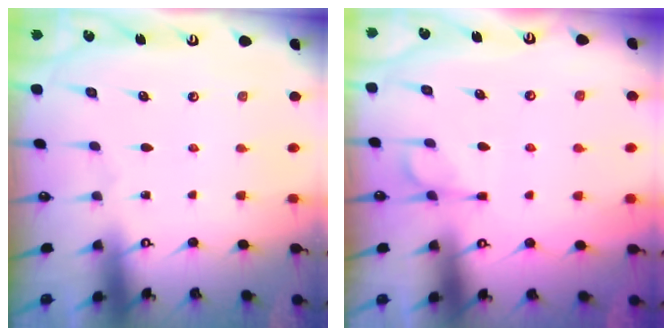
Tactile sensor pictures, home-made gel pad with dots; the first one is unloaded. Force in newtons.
{"total": 1.2, "press": 0.2, "slide": 1.2}